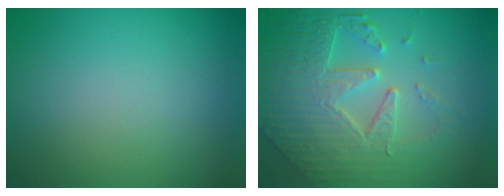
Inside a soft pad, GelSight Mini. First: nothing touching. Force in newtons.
{"total": 8.1, "press": 6.0, "slide": 5.4}